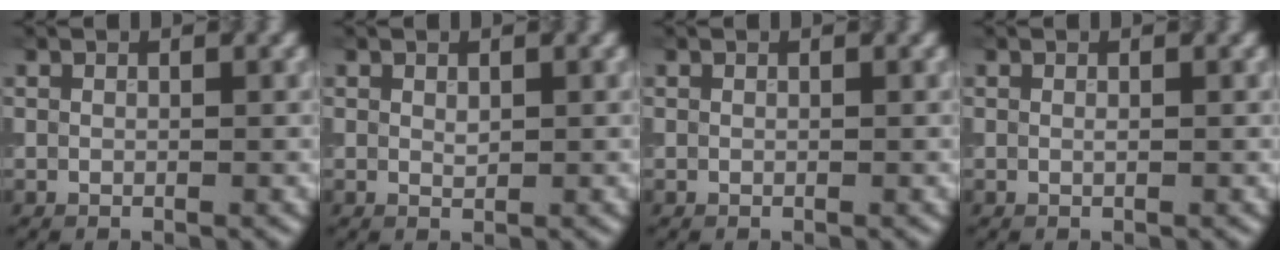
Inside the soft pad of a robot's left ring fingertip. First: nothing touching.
{"total": 0.6, "force": [0.2, 0.3, 0.5], "torque": [-0.011, 0.000, 0.006]}
{"total": 0.0}
{"total": 0.0}